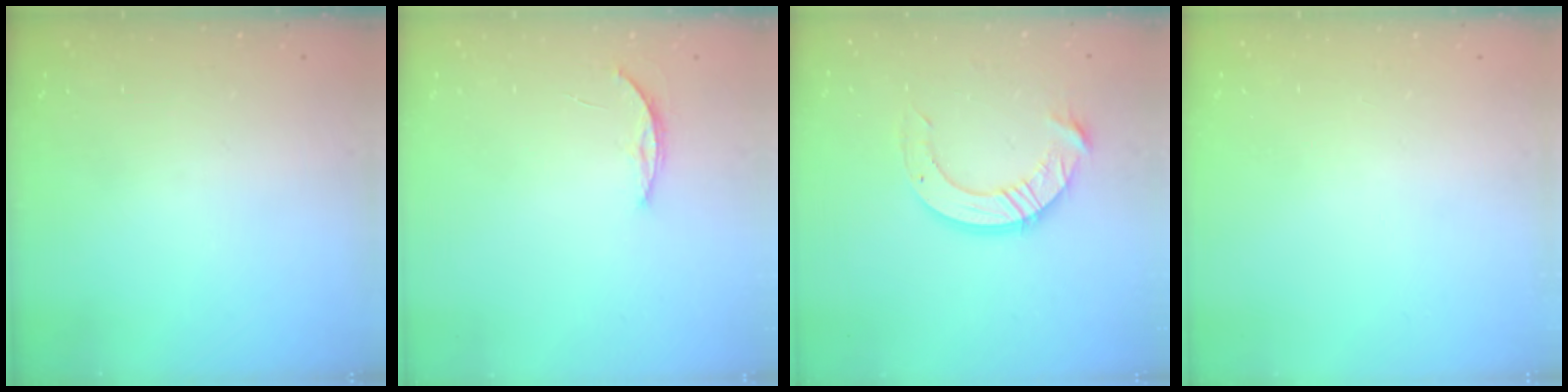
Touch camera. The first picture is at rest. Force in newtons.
{"total": 3.7, "press": 3.7, "slide": 0.5}
{"total": 10.1, "press": 10.1, "slide": 0.9}
{"total": 0.0}